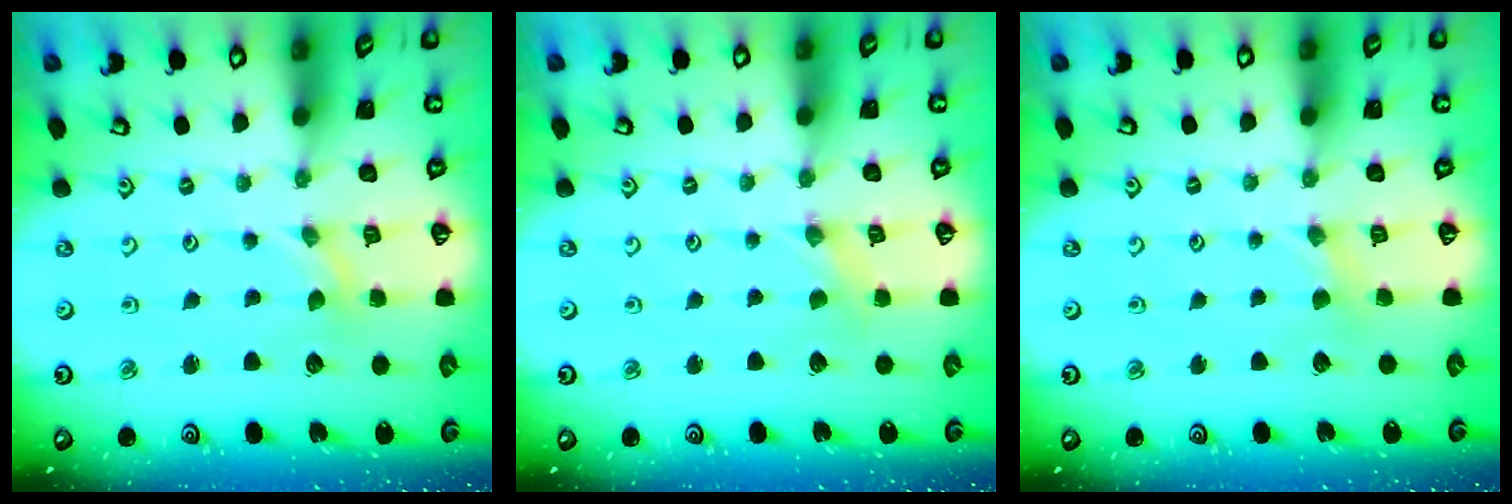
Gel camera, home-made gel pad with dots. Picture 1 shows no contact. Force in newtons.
{"total": 1.0, "press": 1.0, "slide": 0.2}
{"total": 2.3, "press": 2.3, "slide": 0.3}